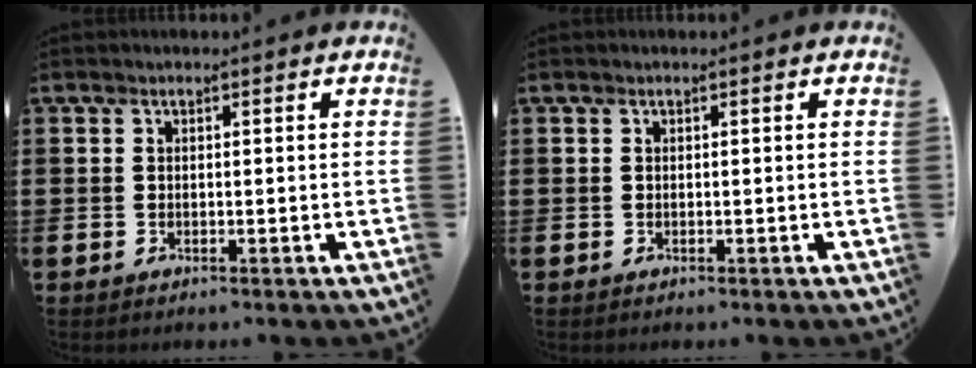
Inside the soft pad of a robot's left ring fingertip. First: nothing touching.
{"total": 0.0}